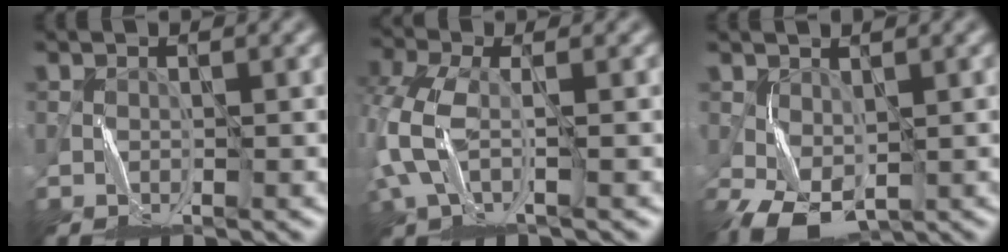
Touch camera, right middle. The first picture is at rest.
{"total": 4.2, "force": [-0.6, 1.8, 3.7], "torque": [-0.106, 0.006, -0.017]}
{"total": 4.3, "force": [-0.5, 2.7, 3.3], "torque": [-0.084, -0.003, -0.007]}